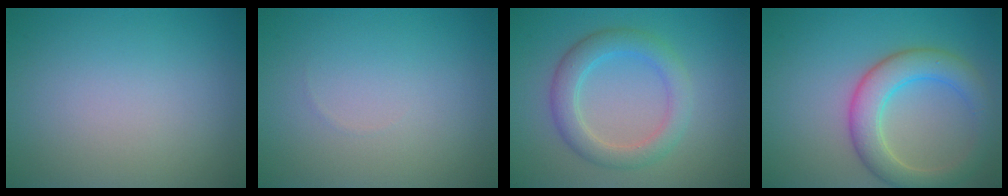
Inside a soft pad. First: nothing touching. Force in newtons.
{"total": 0.0}
{"total": 3.8, "press": 3.8, "slide": 0.1}
{"total": 5.2, "press": 5.2, "slide": 0.1}